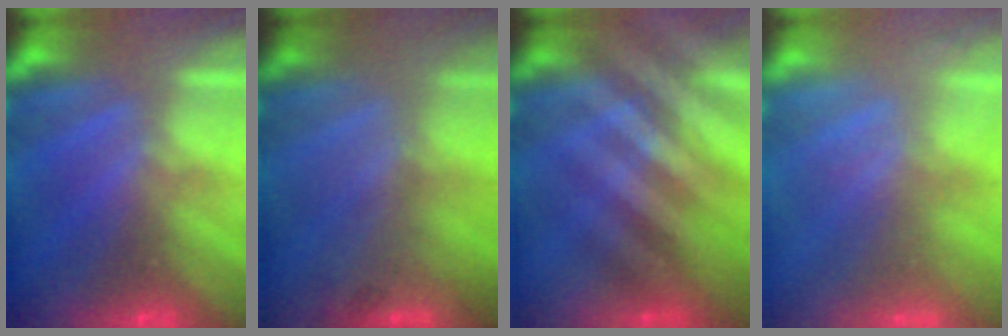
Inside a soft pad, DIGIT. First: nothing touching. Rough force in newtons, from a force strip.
{"total": 2.2}
{"total": 2.4}
{"total": 2.0}